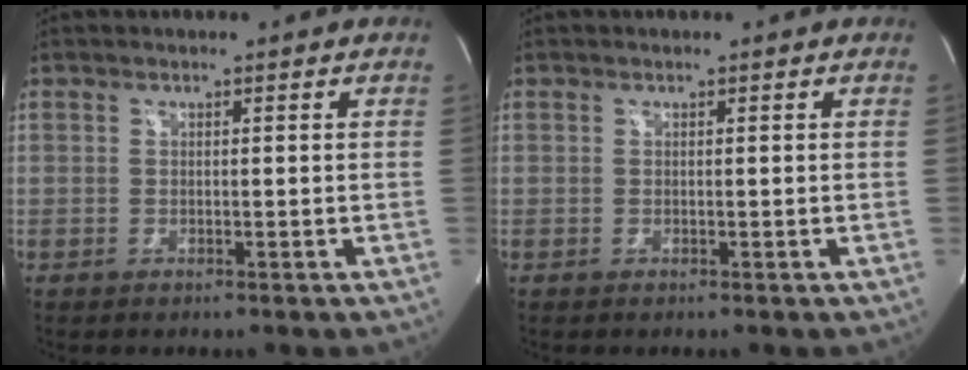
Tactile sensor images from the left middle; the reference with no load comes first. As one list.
[{"total": 0.0}]